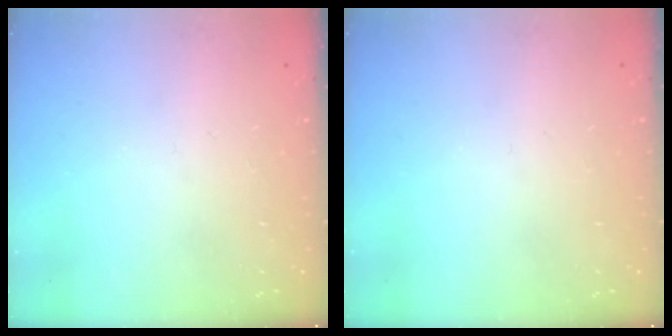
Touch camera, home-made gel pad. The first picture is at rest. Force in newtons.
{"total": 0.0}